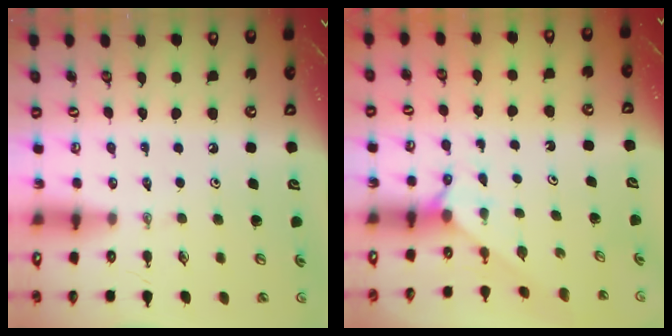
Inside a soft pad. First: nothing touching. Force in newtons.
{"total": 2.4, "press": 2.4, "slide": 0.2}